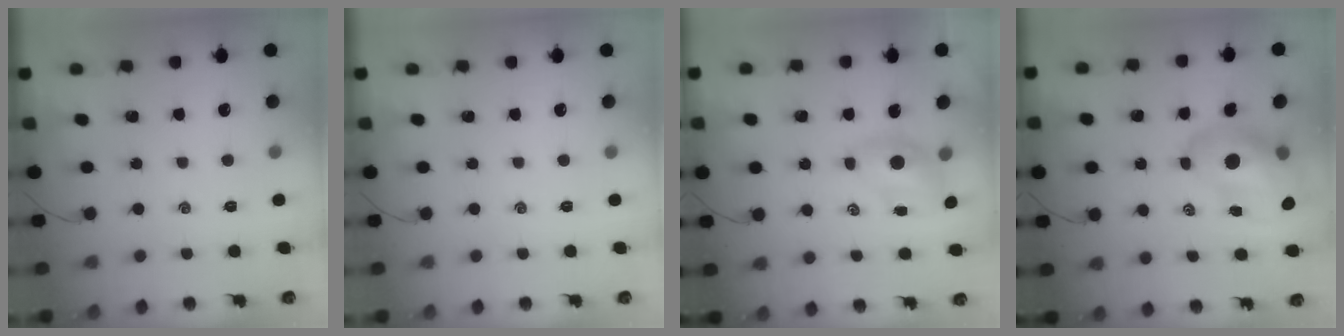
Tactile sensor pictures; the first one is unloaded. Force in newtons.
{"total": 0.0}
{"total": 5.7, "press": 5.6, "slide": 0.9}
{"total": 14.6, "press": 14.0, "slide": 4.1}